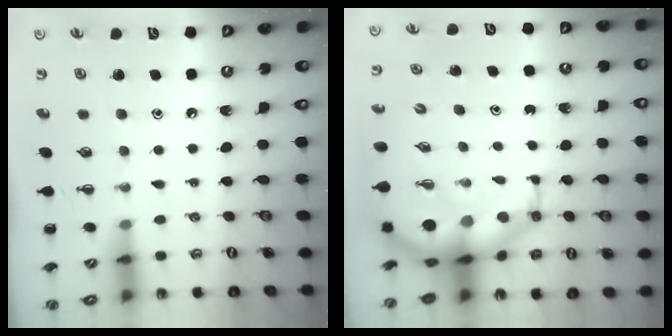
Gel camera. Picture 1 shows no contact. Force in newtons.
{"total": 10.9, "press": 10.5, "slide": 3.0}